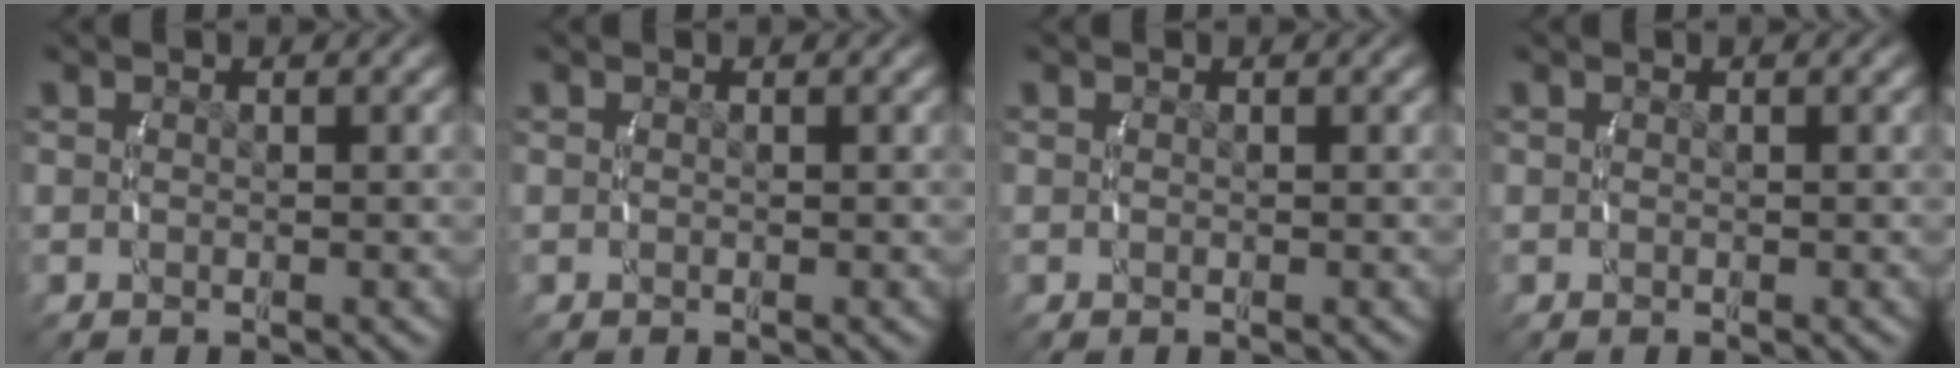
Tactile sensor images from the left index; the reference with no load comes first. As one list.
[{"total": 0.0}, {"total": 0.0}, {"total": 0.0}]